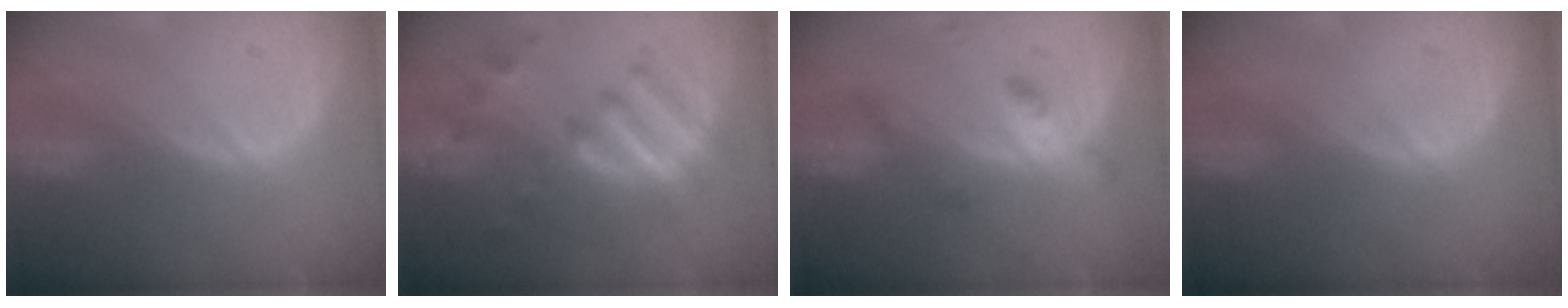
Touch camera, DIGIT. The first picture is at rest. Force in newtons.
{"total": 9.4, "press": 8.5, "slide": 4.1}
{"total": 4.5, "press": 4.1, "slide": 1.8}
{"total": 0.0}